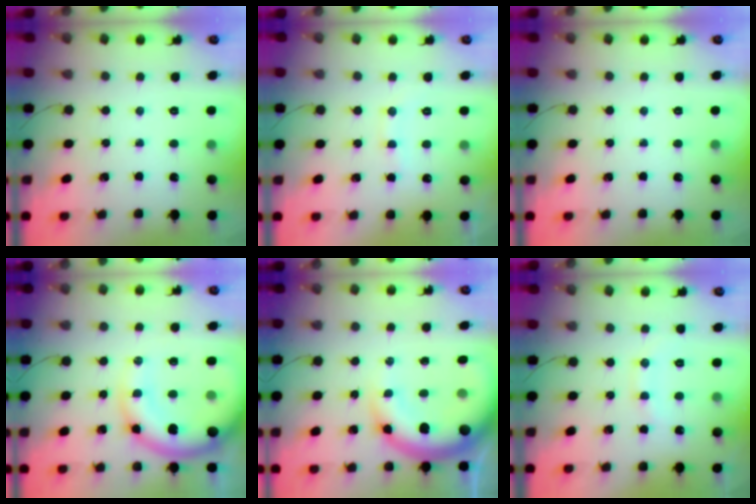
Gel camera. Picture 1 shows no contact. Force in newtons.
{"total": 8.3, "press": 8.2, "slide": 1.3}
{"total": 0.0}
{"total": 14.9, "press": 14.5, "slide": 3.5}
{"total": 13.5, "press": 13.2, "slide": 2.5}
{"total": 8.0, "press": 7.9, "slide": 0.9}